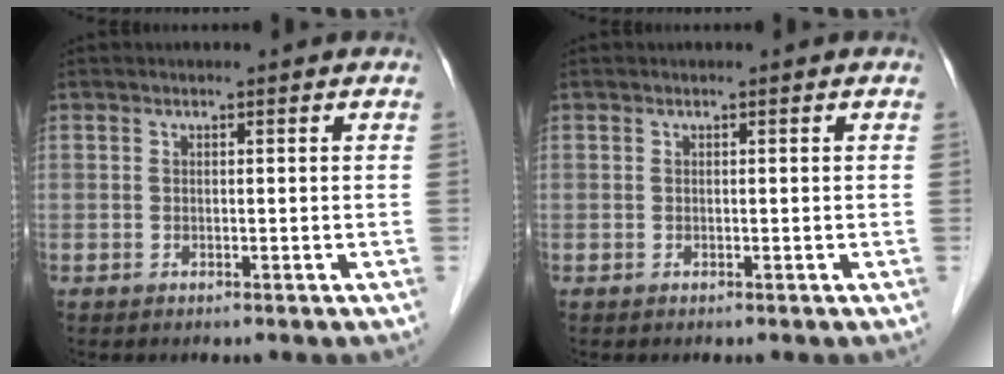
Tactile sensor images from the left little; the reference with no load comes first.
{"total": 0.0}